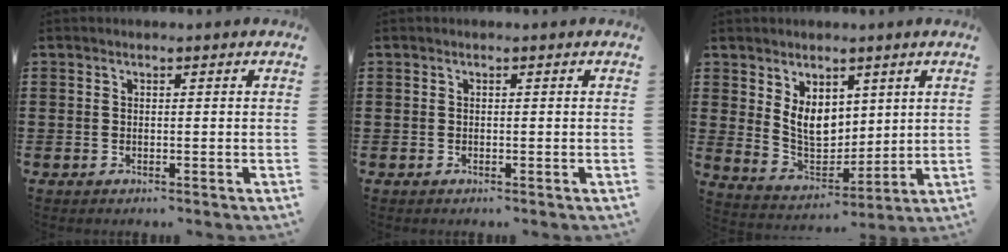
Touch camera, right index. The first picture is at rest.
{"total": 0.0}
{"total": 6.9, "force": [2.9, 4.8, 4.1], "torque": [-0.077, -0.004, 0.055]}